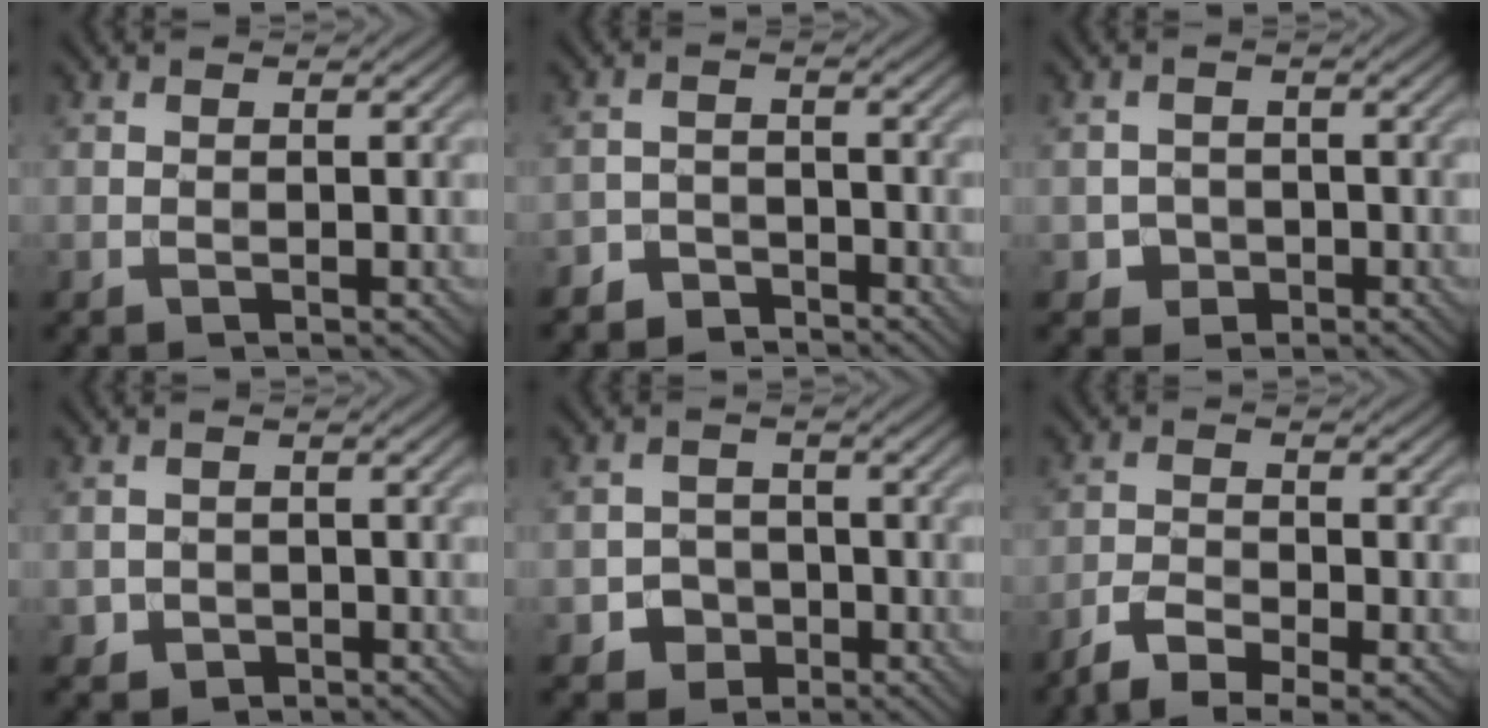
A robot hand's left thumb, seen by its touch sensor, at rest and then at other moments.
{"total": 3.2, "force": [-3.1, 0.9, -0.2], "torque": [0.010, 0.007, -0.063]}
{"total": 1.9, "force": [-0.9, 1.6, 0.0], "torque": [0.002, -0.005, -0.019]}
{"total": 1.5, "force": [-0.8, 1.3, -0.2], "torque": [0.004, -0.006, -0.016]}
{"total": 2.8, "force": [-1.5, 2.3, 0.3], "torque": [0.002, 0.002, -0.030]}
{"total": 5.1, "force": [-4.1, 1.1, 2.9], "torque": [-0.064, -0.008, -0.080]}